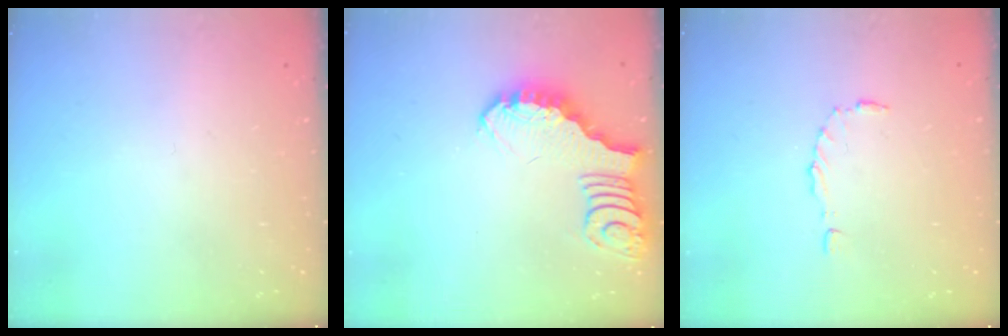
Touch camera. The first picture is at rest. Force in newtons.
{"total": 3.0, "press": 3.0, "slide": 0.5}
{"total": 2.8, "press": 2.8, "slide": 0.4}